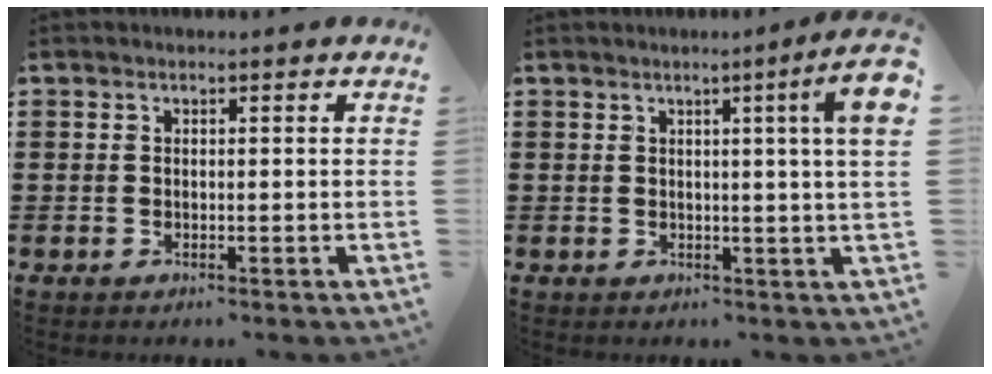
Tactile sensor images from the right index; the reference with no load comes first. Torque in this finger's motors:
{"motor_torque": [1.05, -0.14, 0.41, 0.08]}